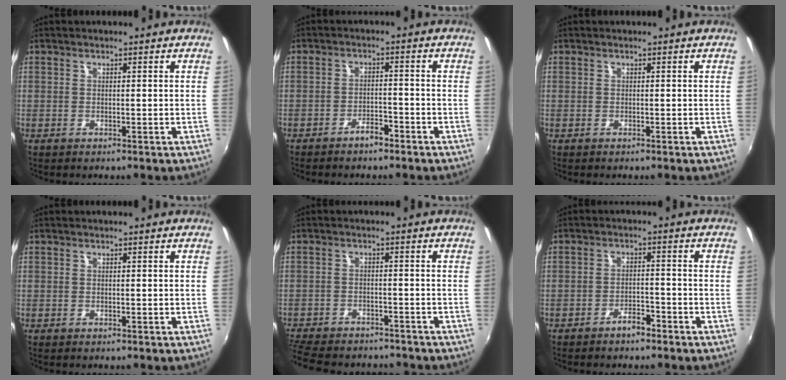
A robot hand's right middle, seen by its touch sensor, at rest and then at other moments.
{"total": 3.0, "force": [-2.5, 0.9, 1.3], "torque": [-0.035, 0.003, -0.039]}
{"total": 0.0}
{"total": 0.0}
{"total": 14.5, "force": [-12.4, 5.1, 5.6], "torque": [-0.145, -0.017, -0.188]}
{"total": 3.0, "force": [-2.6, 0.9, 1.3], "torque": [-0.035, 0.003, -0.040]}